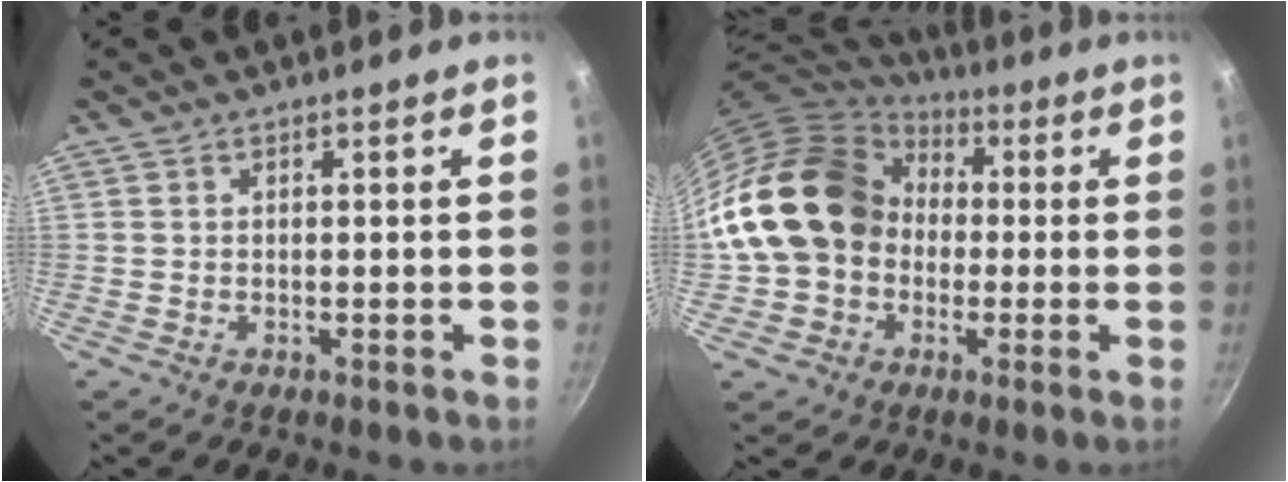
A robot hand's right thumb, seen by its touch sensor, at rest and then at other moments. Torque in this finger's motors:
{"motor_torque": [2.50, 2.51, 1.05, 0.60, 0.49]}